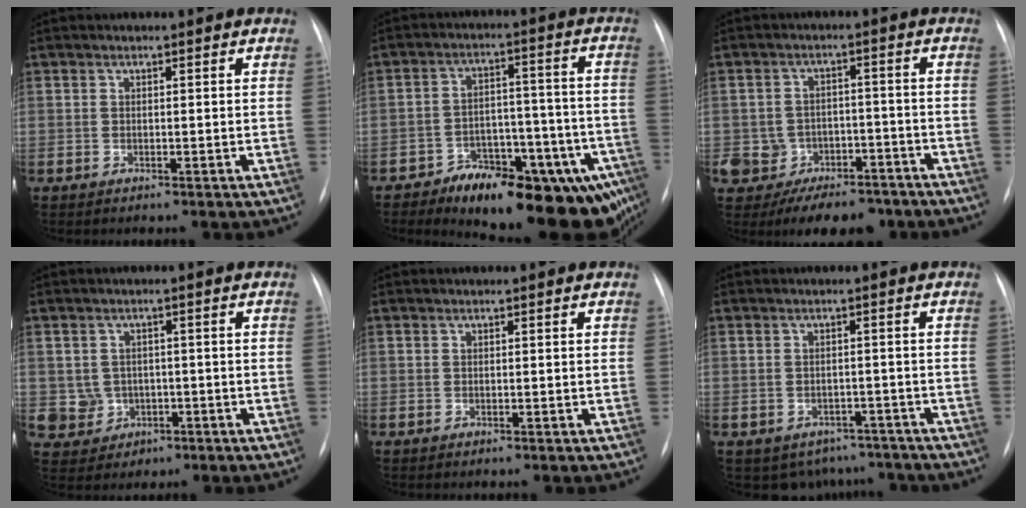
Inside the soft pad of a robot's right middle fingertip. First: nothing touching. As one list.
[{"total": 18.9, "force": [-12.5, 7.0, 12.2], "torque": [-0.091, 0.040, -0.172]}, {"total": 10.8, "force": [-7.5, 7.1, 3.1], "torque": [-0.034, 0.035, -0.107]}, {"total": 4.7, "force": [-0.8, 4.6, 0.5], "torque": [-0.003, 0.008, -0.003]}, {"total": 0.0}, {"total": 7.1, "force": [-5.6, 4.3, 0.4], "torque": [0.009, 0.020, -0.065]}]